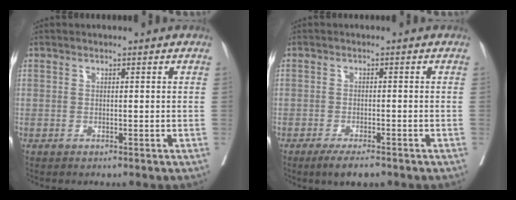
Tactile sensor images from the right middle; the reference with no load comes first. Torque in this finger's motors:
{"motor_torque": [0.62, -0.61, 0.26, 0.03]}